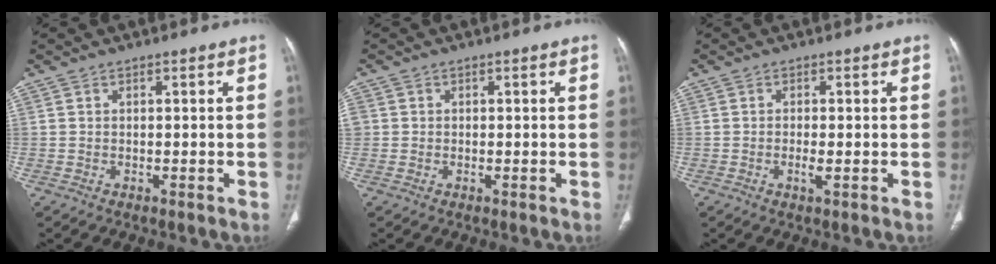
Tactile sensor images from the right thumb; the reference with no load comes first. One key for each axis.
{"total": 1.7, "fx": 0.0, "fy": 1.6, "fz": 0.5, "tx": -0.002, "ty": 0.004, "tz": 0.002}
{"total": 1.7, "fx": -0.5, "fy": 0.3, "fz": 1.6, "tx": -0.036, "ty": -0.005, "tz": -0.010}